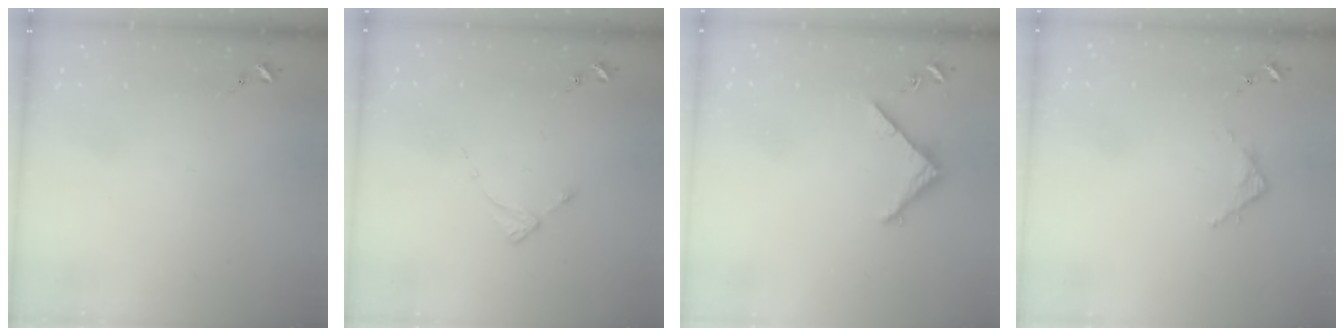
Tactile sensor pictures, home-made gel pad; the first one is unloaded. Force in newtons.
{"total": 2.1, "press": 2.0, "slide": 0.4}
{"total": 3.6, "press": 3.6, "slide": 0.3}
{"total": 2.8, "press": 2.8, "slide": 0.4}